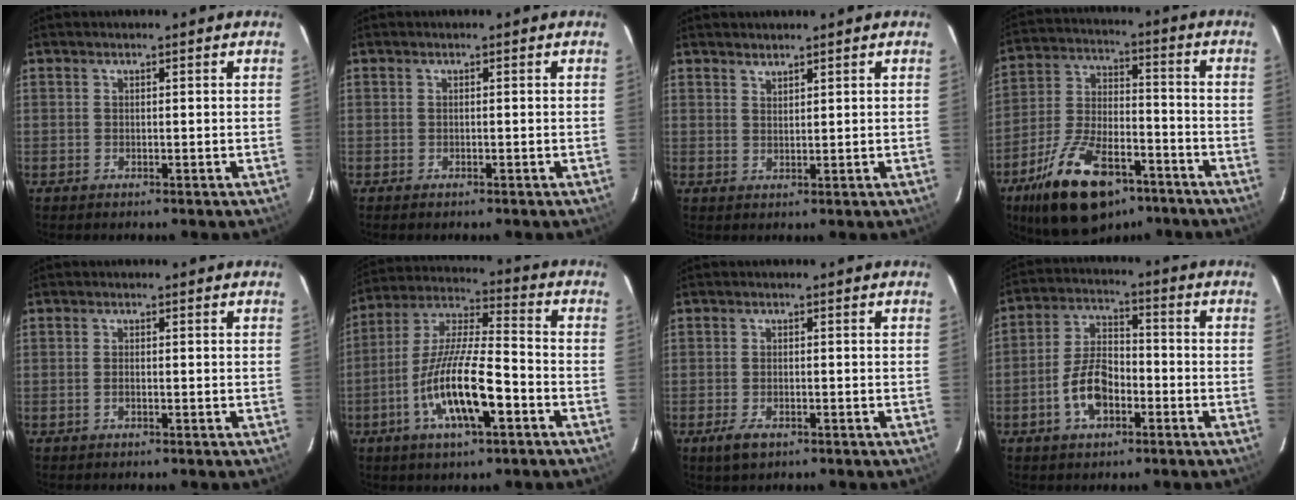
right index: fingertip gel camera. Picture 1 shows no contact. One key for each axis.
{"total": 0.8, "fx": -0.6, "fy": 0.2, "fz": 0.3, "tx": -0.009, "ty": -0.002, "tz": -0.013}
{"total": 1.4, "fx": 1.3, "fy": 0.4, "fz": 0.2, "tx": -0.003, "ty": 0.002, "tz": 0.024}
{"total": 20.3, "fx": -12.8, "fy": 9.3, "fz": 12.6, "tx": -0.246, "ty": -0.008, "tz": -0.212}
{"total": 1.0, "fx": -0.5, "fy": 0.5, "fz": 0.8, "tx": -0.018, "ty": 0.001, "tz": -0.009}
{"total": 15.3, "fx": -6.1, "fy": 3.6, "fz": 13.6, "tx": -0.271, "ty": -0.011, "tz": -0.117}
{"total": 3.7, "fx": -2.2, "fy": 1.8, "fz": 2.4, "tx": -0.057, "ty": -0.009, "tz": -0.038}
{"total": 9.2, "fx": -3.9, "fy": 5.0, "fz": 6.6, "tx": -0.135, "ty": 0.016, "tz": -0.065}